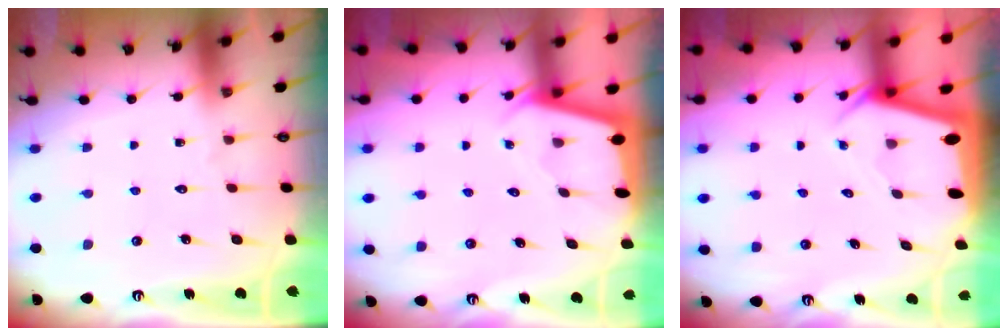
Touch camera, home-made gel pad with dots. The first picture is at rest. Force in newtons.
{"total": 2.2, "press": 2.2, "slide": 0.2}
{"total": 3.2, "press": 3.2, "slide": 0.2}